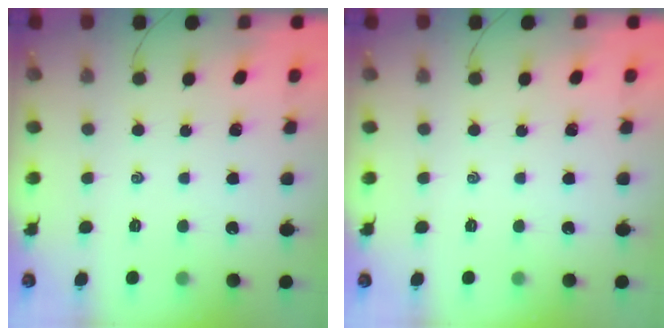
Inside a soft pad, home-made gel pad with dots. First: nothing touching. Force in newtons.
{"total": 0.0}